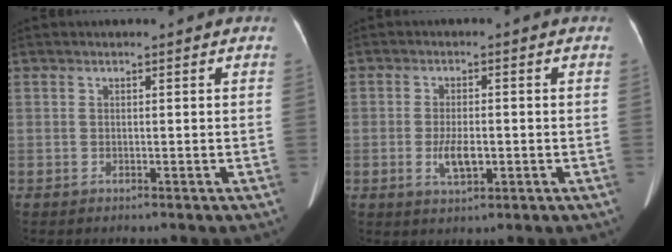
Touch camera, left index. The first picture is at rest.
{"total": 4.1, "force": [-1.0, 1.5, 3.6], "torque": [-0.073, -0.003, -0.015]}